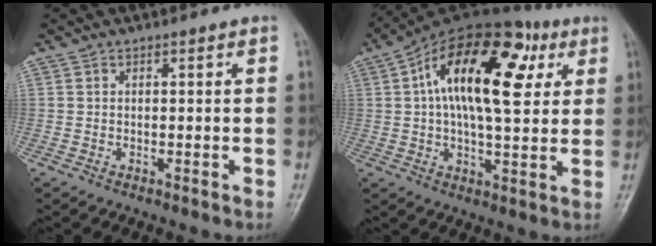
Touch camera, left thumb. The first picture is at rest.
{"total": 21.2, "force": [5.9, 10.1, 17.7], "torque": [-0.263, 0.018, 0.079]}